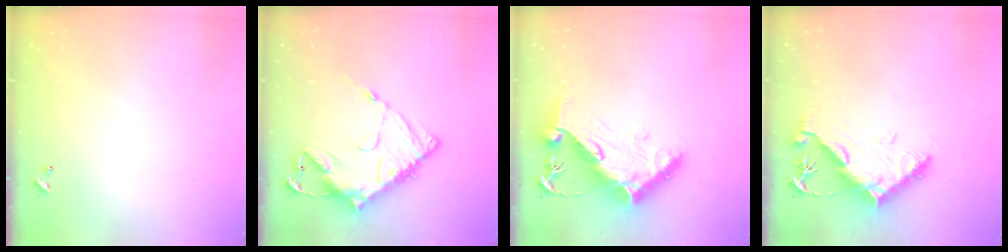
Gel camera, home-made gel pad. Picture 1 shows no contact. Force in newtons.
{"total": 16.9, "press": 16.8, "slide": 1.8}
{"total": 19.4, "press": 19.3, "slide": 1.7}
{"total": 13.3, "press": 13.2, "slide": 1.3}